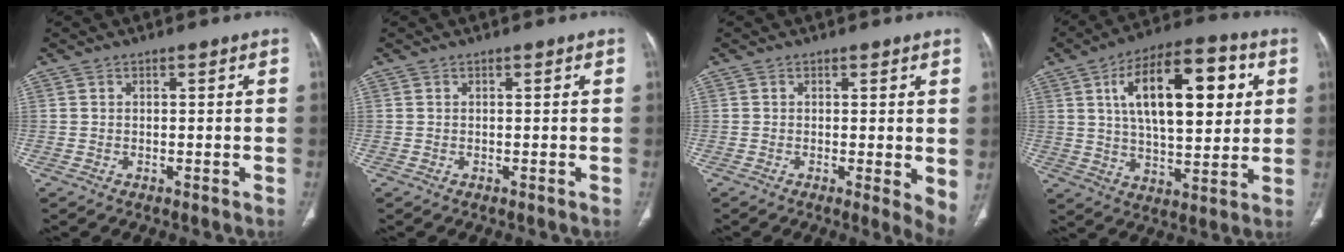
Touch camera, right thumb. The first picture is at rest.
{"total": 0.0}
{"total": 4.3, "force": [0.1, 1.2, 4.2], "torque": [-0.059, -0.013, -0.002]}
{"total": 21.0, "force": [5.9, 9.5, 17.8], "torque": [-0.255, -0.001, 0.090]}